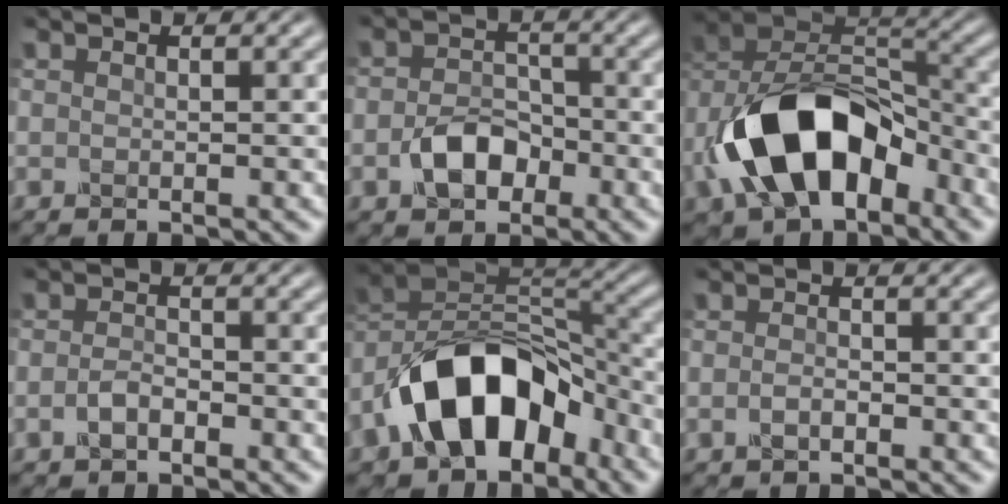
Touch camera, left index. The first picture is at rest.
{"total": 3.2, "force": [-1.3, 2.4, 1.7], "torque": [-0.036, 0.006, -0.029]}
{"total": 11.1, "force": [-4.6, 6.8, 7.5], "torque": [-0.140, 0.013, -0.086]}
{"total": 1.1, "force": [-0.6, 0.6, 0.7], "torque": [-0.020, 0.007, -0.019]}
{"total": 10.7, "force": [-5.4, 6.6, 6.5], "torque": [-0.101, 0.017, -0.109]}
{"total": 0.7, "force": [-0.4, 0.3, 0.4], "torque": [-0.017, 0.004, -0.014]}